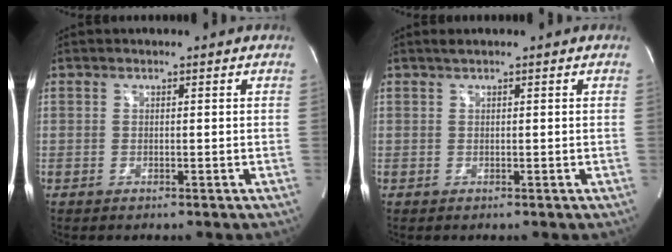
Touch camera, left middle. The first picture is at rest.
{"total": 0.6, "force": [0.5, -0.1, 0.4], "torque": [-0.013, 0.009, 0.012]}